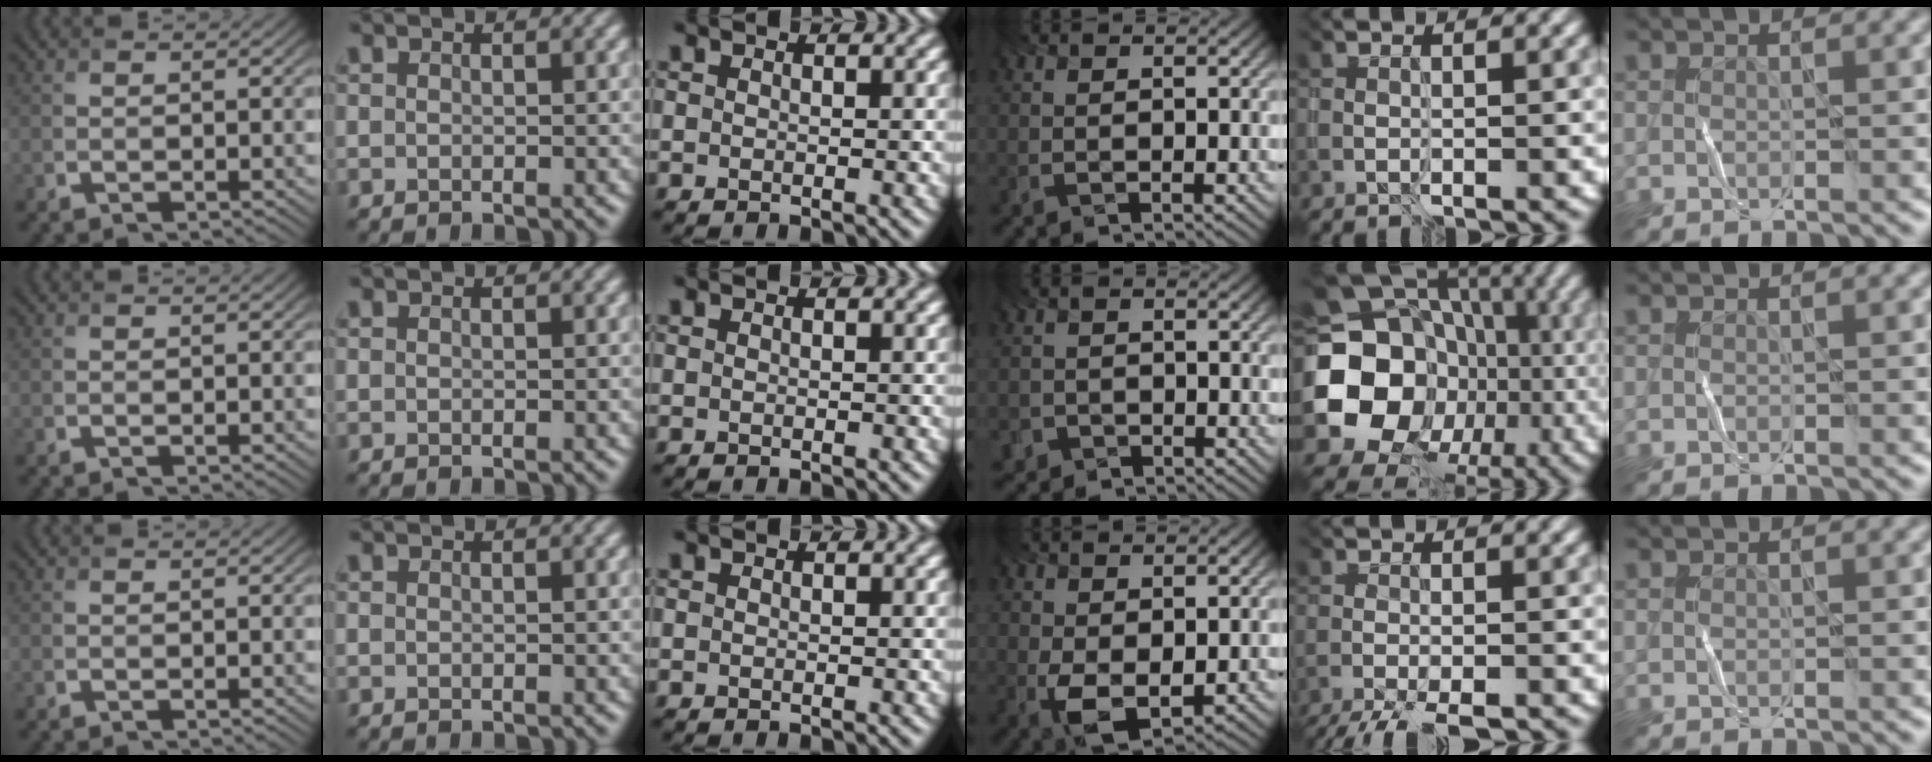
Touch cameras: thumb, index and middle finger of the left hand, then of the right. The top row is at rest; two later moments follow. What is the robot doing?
{"motion": "fold", "object": "bandana"}